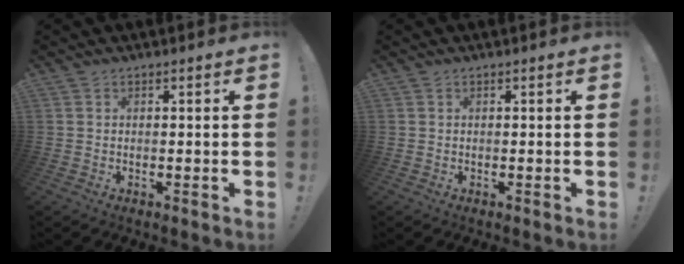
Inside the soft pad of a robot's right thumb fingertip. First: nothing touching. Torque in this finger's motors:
{"motor_torque": [0.00, 0.00, 0.00, 0.00, 0.00]}